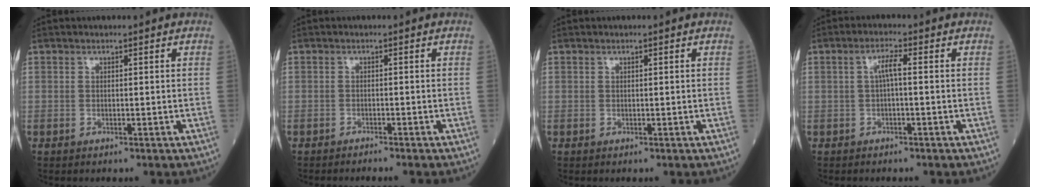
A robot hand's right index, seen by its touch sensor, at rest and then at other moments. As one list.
[{"total": 1.7, "force": [-1.5, -0.5, 0.6], "torque": [-0.005, 0.003, -0.023]}, {"total": 0.0}, {"total": 2.5, "force": [0.2, 0.2, 2.5], "torque": [-0.050, 0.008, 0.004]}]